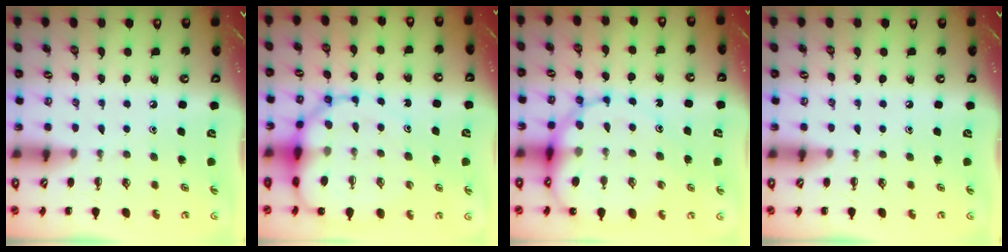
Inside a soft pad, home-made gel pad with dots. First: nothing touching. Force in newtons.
{"total": 14.1, "press": 13.5, "slide": 4.1}
{"total": 16.2, "press": 15.6, "slide": 4.3}
{"total": 0.0}